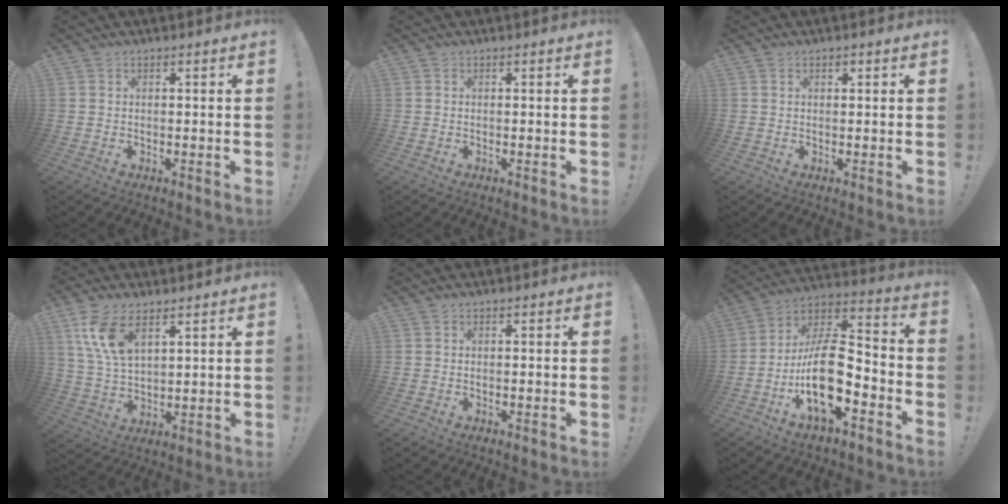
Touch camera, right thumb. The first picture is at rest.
{"total": 0.0}
{"total": 0.5, "force": [0.2, 0.5, 0.1], "torque": [0.001, -0.001, 0.003]}
{"total": 10.8, "force": [6.1, 5.2, 7.3], "torque": [-0.163, -0.015, 0.115]}
{"total": 0.0}
{"total": 19.3, "force": [-6.2, 8.8, 16.0], "torque": [-0.312, 0.034, -0.098]}